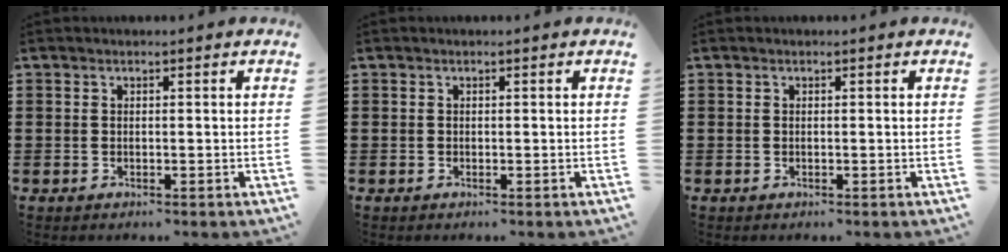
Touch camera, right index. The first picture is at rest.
{"total": 0.0}
{"total": 0.0}